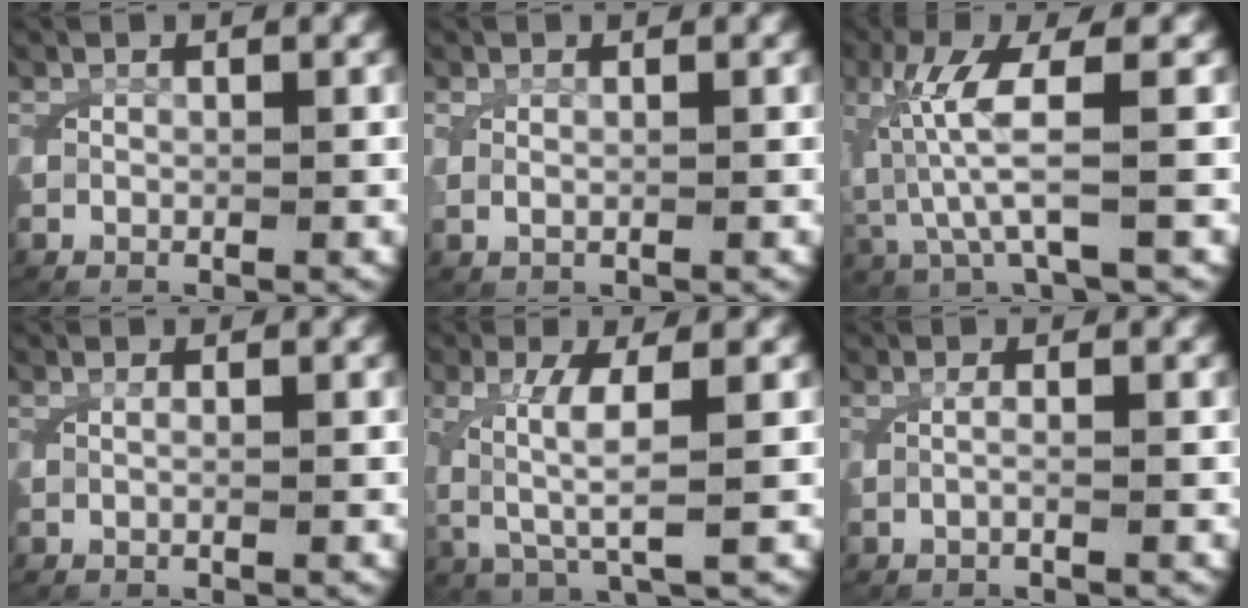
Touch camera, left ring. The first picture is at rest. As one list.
[{"total": 0.9, "force": [0.5, 0.3, 0.7], "torque": [-0.021, -0.003, 0.014]}, {"total": 6.2, "force": [0.4, 2.2, 5.8], "torque": [-0.142, -0.009, 0.019]}, {"total": 0.6, "force": [0.1, 0.1, 0.6], "torque": [-0.016, 0.004, 0.001]}, {"total": 4.2, "force": [0.2, 1.5, 3.9], "torque": [-0.096, -0.011, 0.019]}, {"total": 1.2, "force": [-0.1, 0.1, 1.1], "torque": [-0.030, 0.002, -0.005]}]